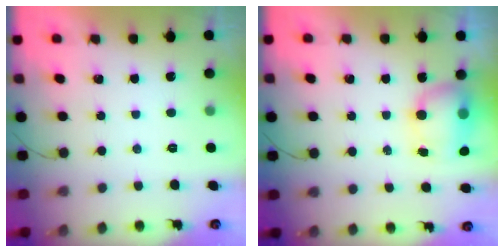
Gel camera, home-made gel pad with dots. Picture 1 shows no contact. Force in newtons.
{"total": 7.4, "press": 7.3, "slide": 1.1}